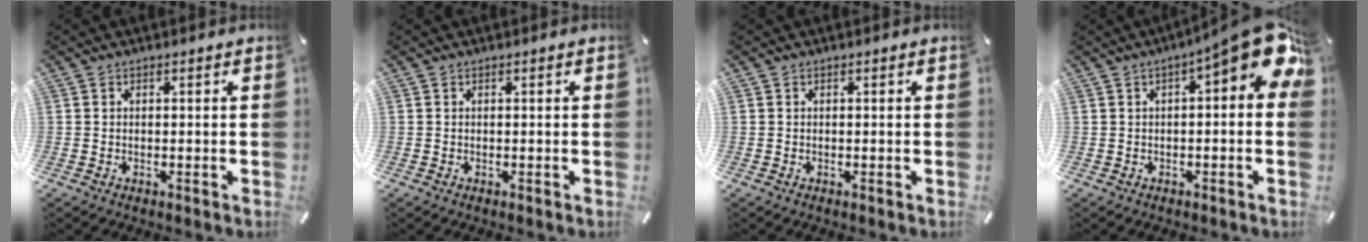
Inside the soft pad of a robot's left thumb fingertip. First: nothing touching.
{"total": 0.0}
{"total": 0.0}
{"total": 12.0, "force": [4.2, 3.4, 10.7], "torque": [-0.140, -0.039, 0.068]}